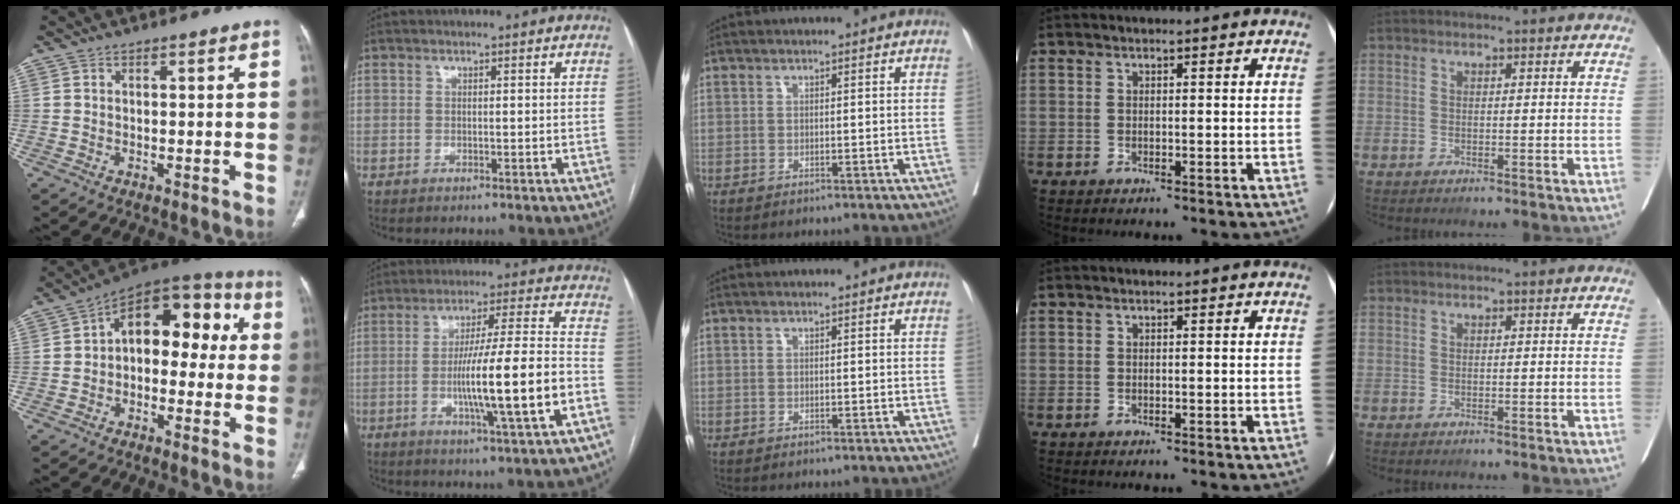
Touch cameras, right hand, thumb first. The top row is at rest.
{"thumb": {"total": 15.4, "force": [1.6, 9.6, 11.9], "torque": [-0.112, 0.055, 0.006]}, "index": {"total": 15.1, "force": [-3.8, 0.0, 14.6], "torque": [-0.254, -0.001, -0.063]}}